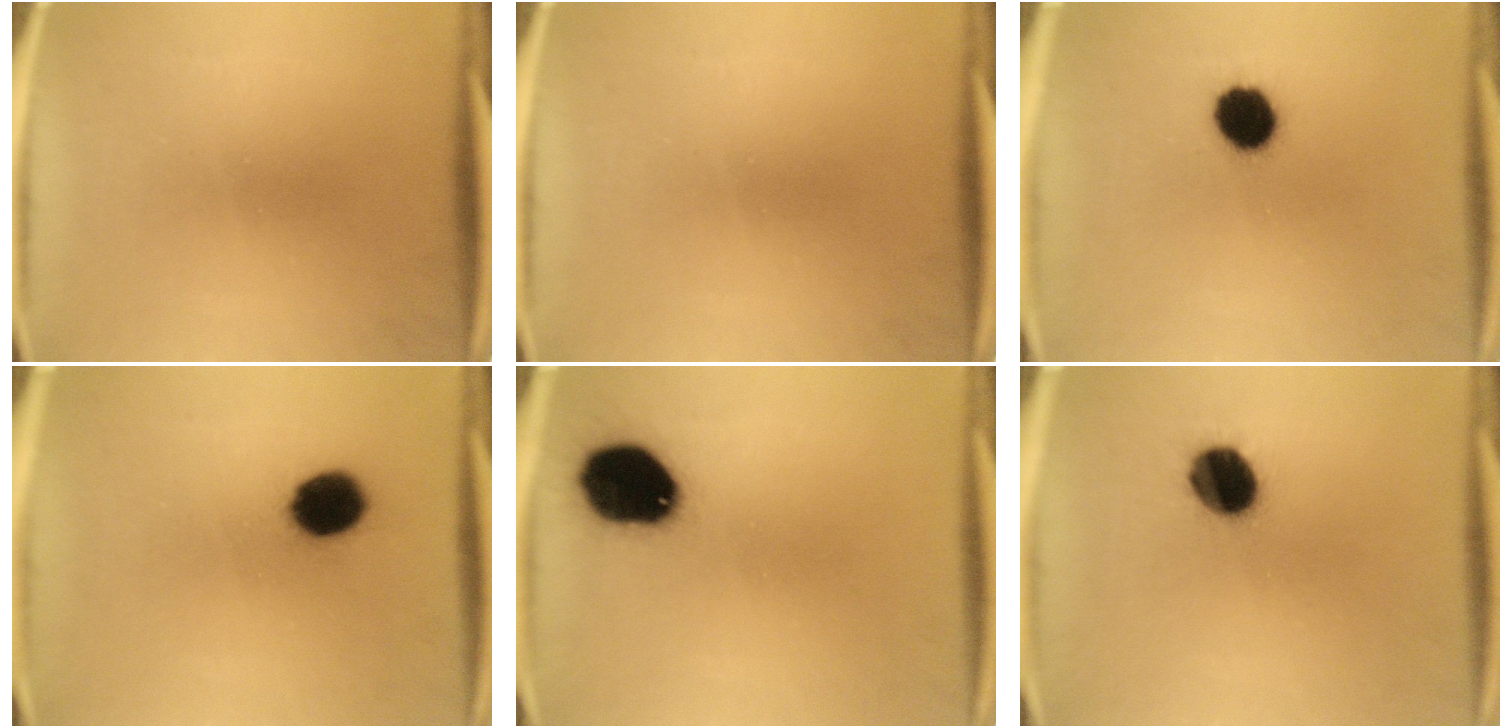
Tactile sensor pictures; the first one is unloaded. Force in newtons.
{"total": 0.0}
{"total": 8.9}
{"total": 9.9}
{"total": 16.3}
{"total": 10.5}